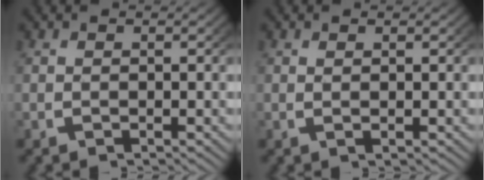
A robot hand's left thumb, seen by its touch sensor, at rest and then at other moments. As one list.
[{"total": 0.8, "force": [0.4, -0.1, 0.7], "torque": [-0.015, -0.004, 0.011]}]